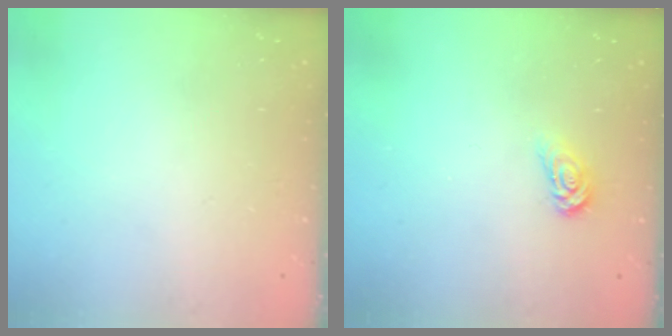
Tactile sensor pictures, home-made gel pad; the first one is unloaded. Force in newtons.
{"total": 3.3, "press": 3.3, "slide": 0.3}